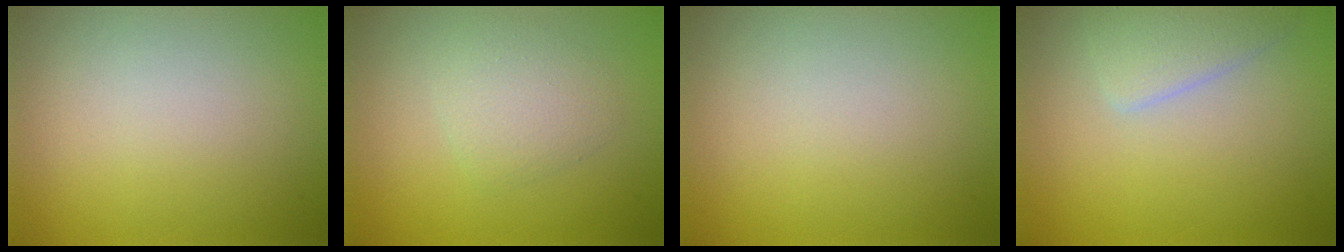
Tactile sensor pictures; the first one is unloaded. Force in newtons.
{"total": 2.3, "press": 2.3, "slide": 0.1}
{"total": 0.0}
{"total": 2.7, "press": 2.7, "slide": 0.1}